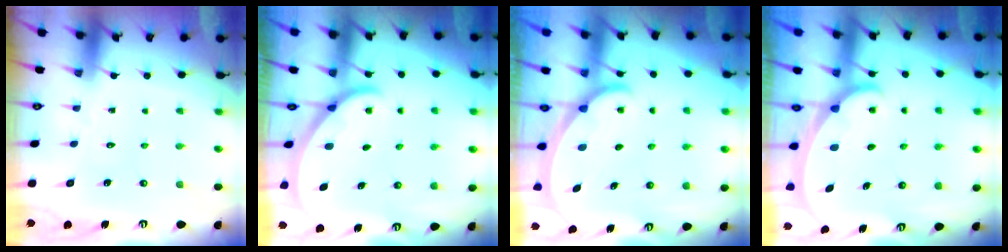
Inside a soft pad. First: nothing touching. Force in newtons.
{"total": 1.9, "press": 1.9, "slide": 0.1}
{"total": 1.6, "press": 1.6, "slide": 0.1}
{"total": 1.9, "press": 1.9, "slide": 0.1}